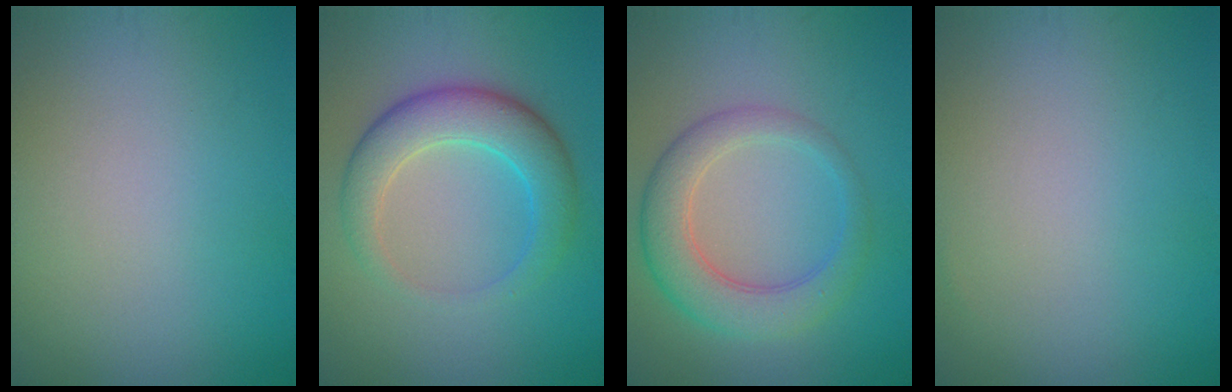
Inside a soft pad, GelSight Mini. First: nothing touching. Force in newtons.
{"total": 5.1, "press": 5.1, "slide": 0.2}
{"total": 4.8, "press": 4.7, "slide": 0.1}
{"total": 0.0}